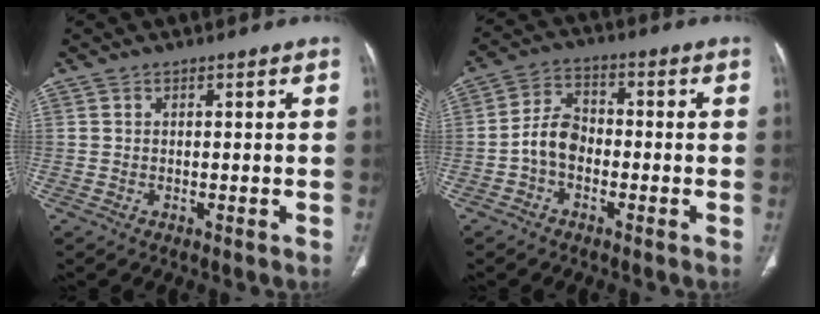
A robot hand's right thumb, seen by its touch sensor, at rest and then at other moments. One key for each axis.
{"total": 6.2, "fx": -1.9, "fy": 4.3, "fz": 4.1, "tx": -0.065, "ty": 0.027, "tz": -0.047}